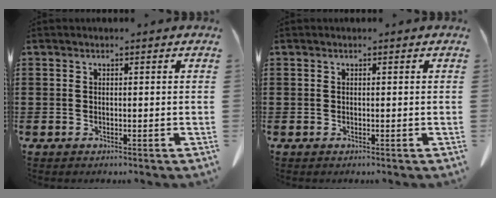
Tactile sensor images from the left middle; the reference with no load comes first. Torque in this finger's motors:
{"motor_torque": [0.01, 0.01, 0.00, 0.01]}